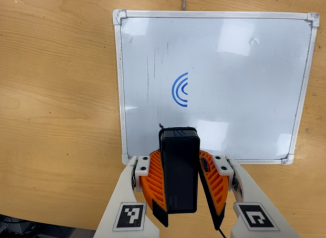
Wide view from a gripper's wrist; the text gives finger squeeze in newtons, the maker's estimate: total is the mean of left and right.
{"total": 8.9, "left": 8.9, "right": 8.8}